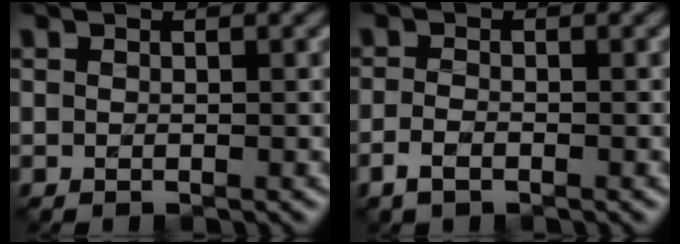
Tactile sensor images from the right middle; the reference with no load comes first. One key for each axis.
{"total": 1.6, "fx": -0.9, "fy": 0.8, "fz": 1.1, "tx": -0.025, "ty": -0.003, "tz": -0.021}